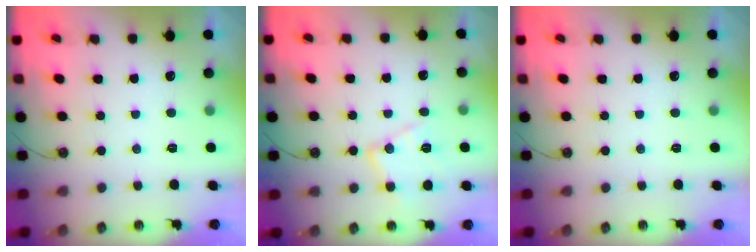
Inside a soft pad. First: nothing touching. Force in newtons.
{"total": 12.5, "press": 12.5, "slide": 0.9}
{"total": 0.0}